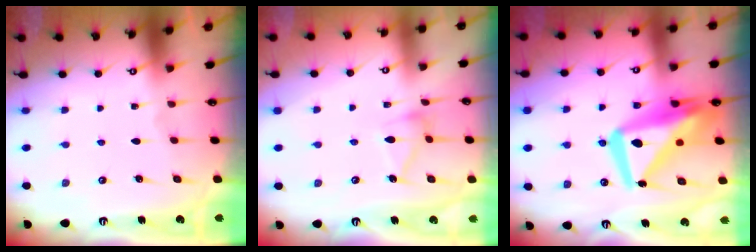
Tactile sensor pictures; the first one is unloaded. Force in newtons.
{"total": 11.7, "press": 11.7, "slide": 0.3}
{"total": 17.4, "press": 17.3, "slide": 1.9}